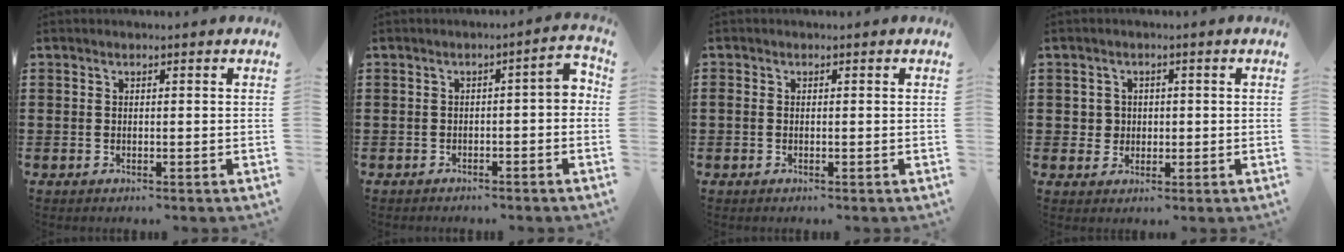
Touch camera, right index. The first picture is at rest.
{"total": 2.7, "force": [-1.3, 0.5, 2.3], "torque": [-0.042, 0.004, -0.030]}
{"total": 0.5, "force": [-0.3, 0.4, 0.3], "torque": [-0.007, 0.000, -0.006]}
{"total": 2.4, "force": [0.0, 2.4, 0.5], "torque": [-0.020, 0.009, -0.003]}